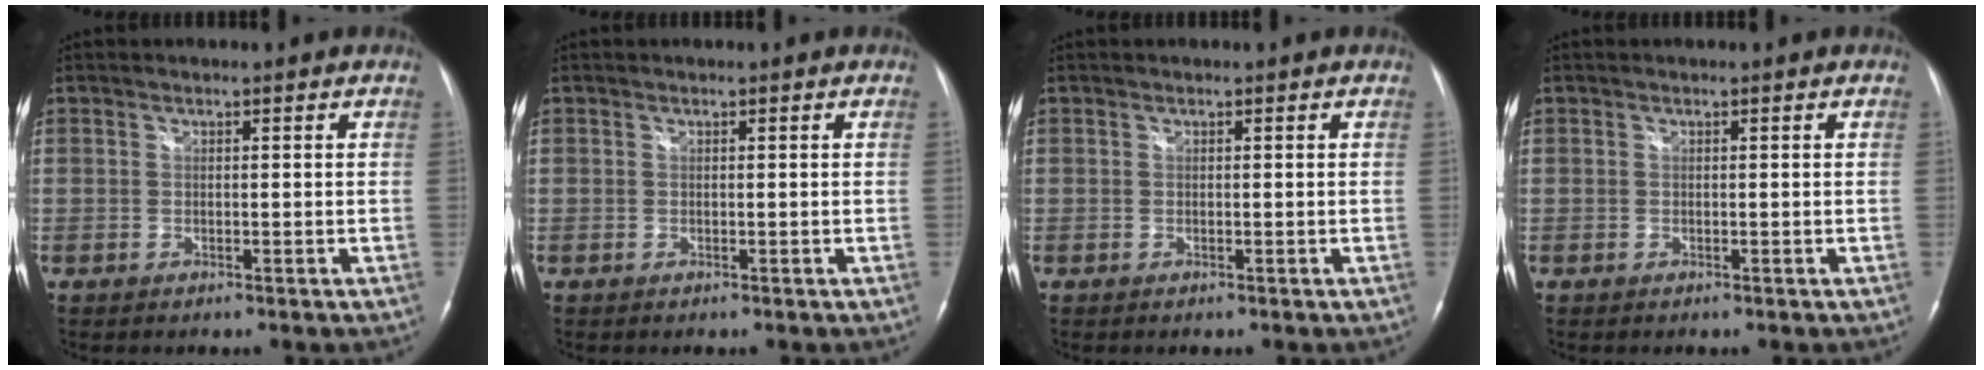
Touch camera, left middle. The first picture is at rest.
{"total": 0.0}
{"total": 0.0}
{"total": 0.0}